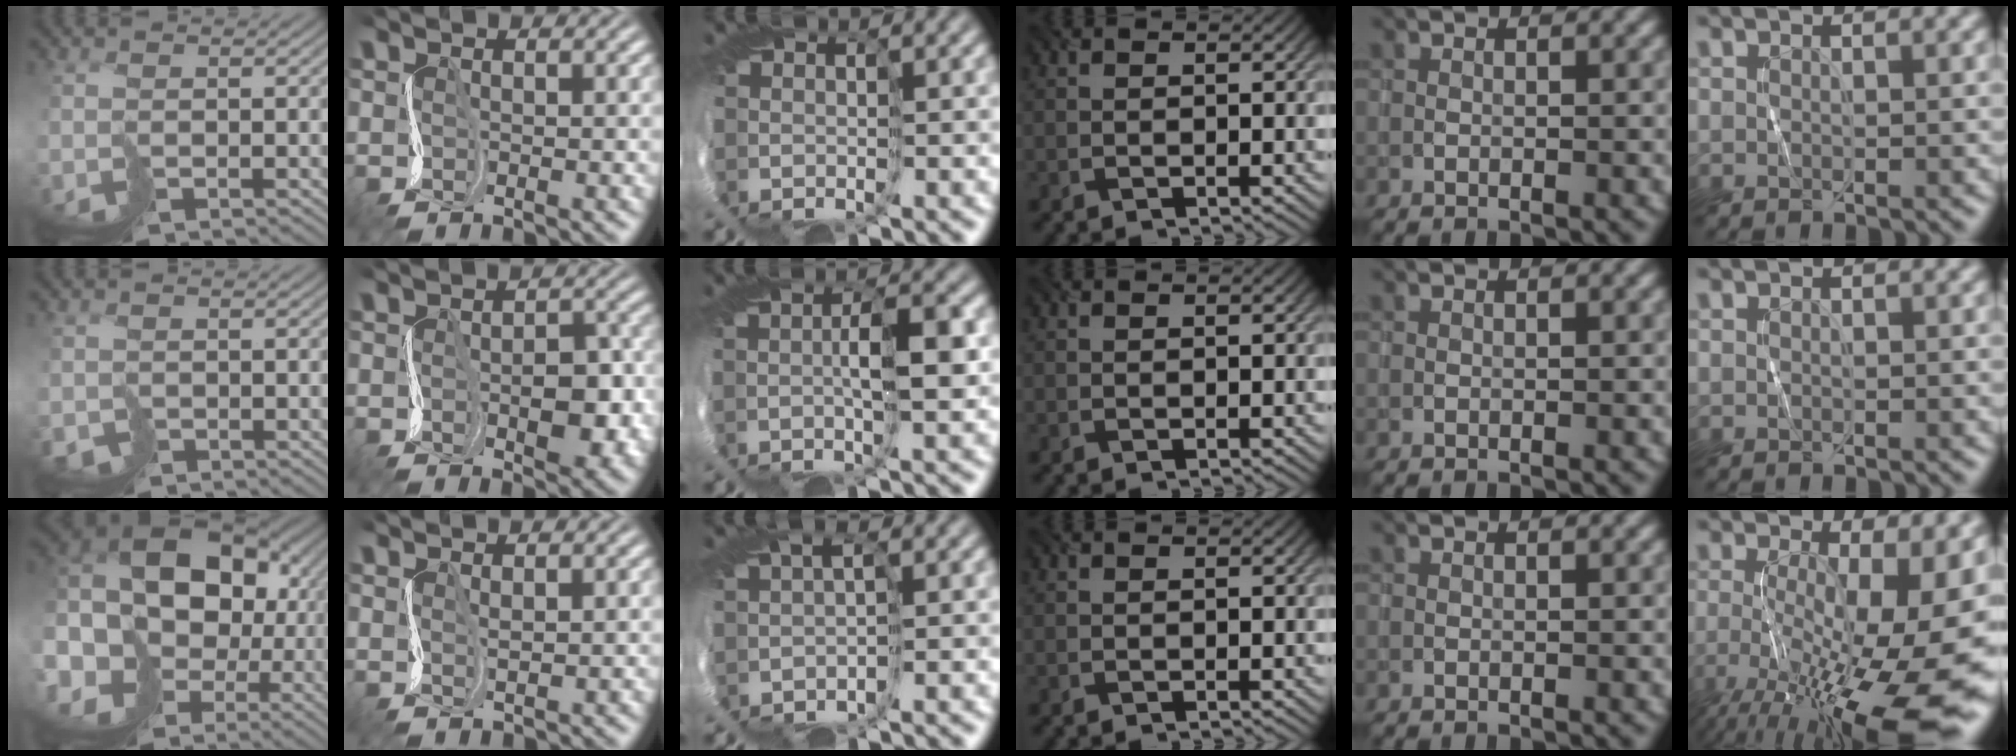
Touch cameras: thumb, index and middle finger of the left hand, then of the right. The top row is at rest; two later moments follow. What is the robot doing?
{"motion": "cut", "object": "wrapping paper"}